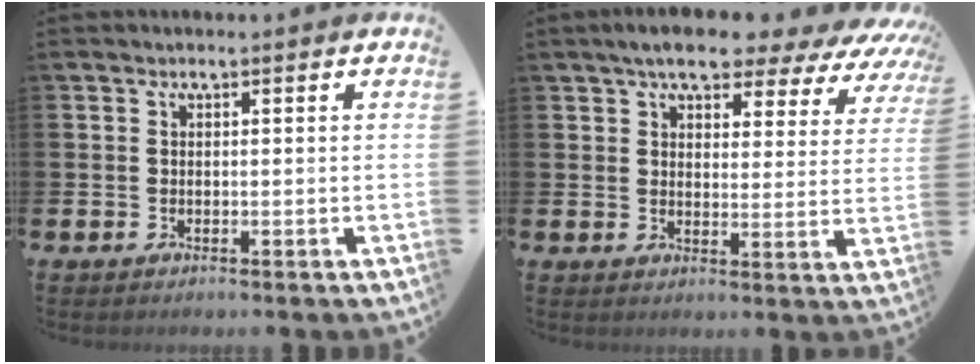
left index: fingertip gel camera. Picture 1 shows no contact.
{"total": 7.3, "force": [6.4, 2.0, 2.9], "torque": [-0.063, -0.038, 0.108]}